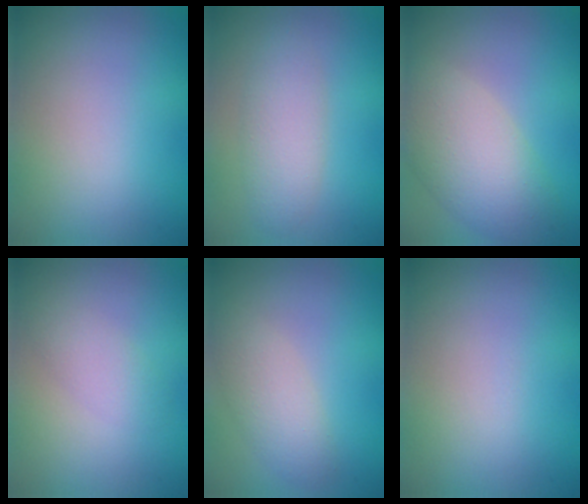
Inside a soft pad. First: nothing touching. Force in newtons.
{"total": 3.1, "press": 3.1, "slide": 0.1}
{"total": 6.4, "press": 6.4, "slide": 0.6}
{"total": 1.9, "press": 1.9, "slide": 0.1}
{"total": 2.9, "press": 2.9, "slide": 0.3}
{"total": 0.0}